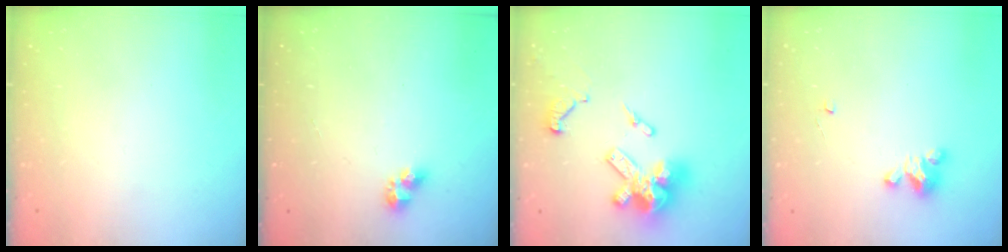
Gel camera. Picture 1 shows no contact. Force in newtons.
{"total": 5.3, "press": 5.3, "slide": 0.3}
{"total": 16.7, "press": 16.6, "slide": 1.8}
{"total": 3.5, "press": 3.5, "slide": 0.2}